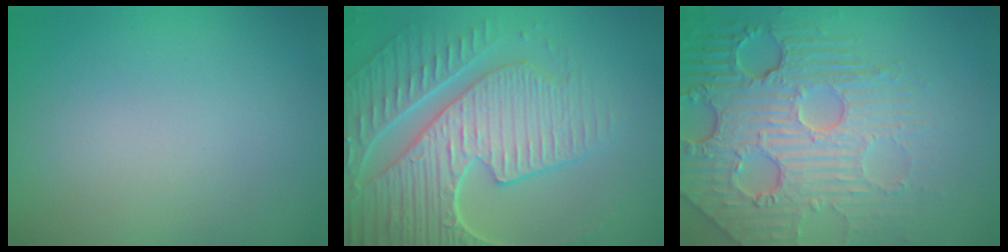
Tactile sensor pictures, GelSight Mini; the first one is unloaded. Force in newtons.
{"total": 8.5, "press": 6.1, "slide": 5.9}
{"total": 8.4, "press": 5.9, "slide": 5.9}